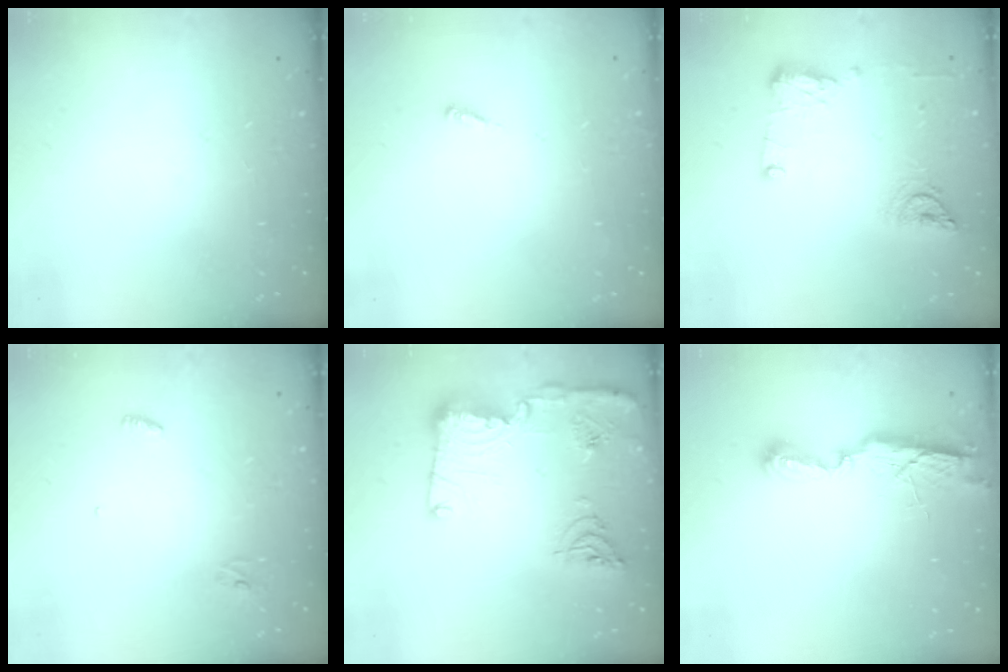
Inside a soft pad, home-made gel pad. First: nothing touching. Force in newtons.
{"total": 2.1, "press": 2.1, "slide": 0.1}
{"total": 13.7, "press": 12.7, "slide": 5.1}
{"total": 2.7, "press": 2.7, "slide": 0.2}
{"total": 19.6, "press": 18.8, "slide": 5.6}
{"total": 6.7, "press": 6.7, "slide": 0.5}